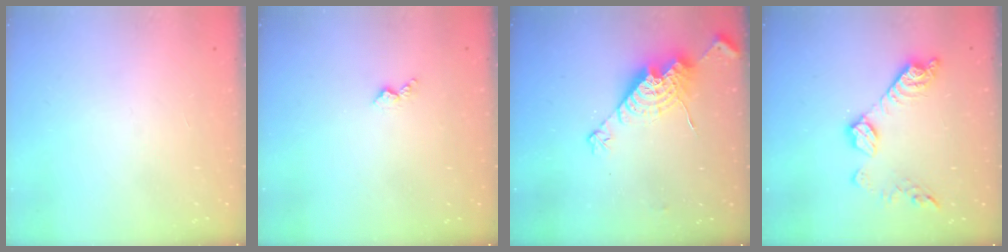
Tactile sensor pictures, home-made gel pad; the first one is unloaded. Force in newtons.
{"total": 2.7, "press": 2.6, "slide": 0.5}
{"total": 14.2, "press": 14.2, "slide": 1.2}
{"total": 11.8, "press": 11.8, "slide": 0.3}